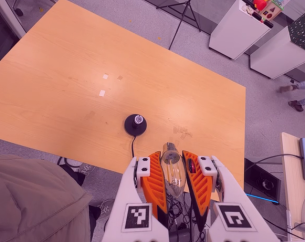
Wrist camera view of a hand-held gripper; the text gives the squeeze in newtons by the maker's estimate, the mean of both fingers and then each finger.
{"total": 20.6, "left": 22.1, "right": 19.0}